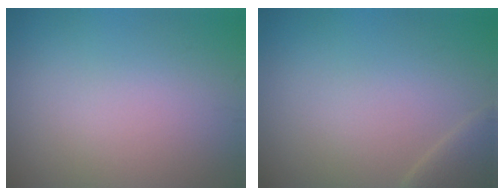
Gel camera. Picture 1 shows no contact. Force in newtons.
{"total": 2.5, "press": 2.5, "slide": 0.2}